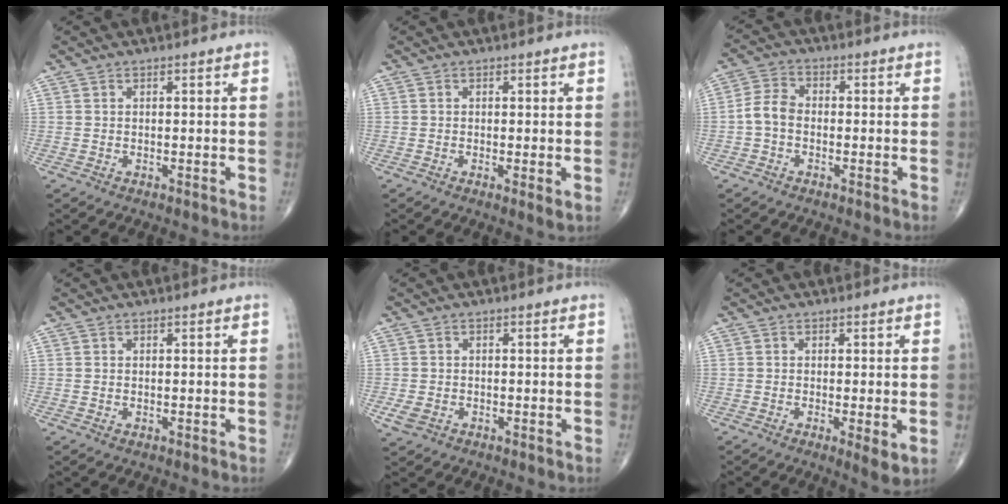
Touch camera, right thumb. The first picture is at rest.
{"total": 1.8, "force": [-0.3, 0.3, 1.7], "torque": [-0.036, -0.009, -0.008]}
{"total": 4.8, "force": [-1.1, 3.3, 3.3], "torque": [-0.061, 0.016, -0.033]}
{"total": 0.0}
{"total": 2.8, "force": [-1.0, 2.0, 1.6], "torque": [-0.034, 0.000, -0.014]}
{"total": 3.8, "force": [-0.8, 0.8, 3.6], "torque": [-0.063, -0.014, -0.017]}